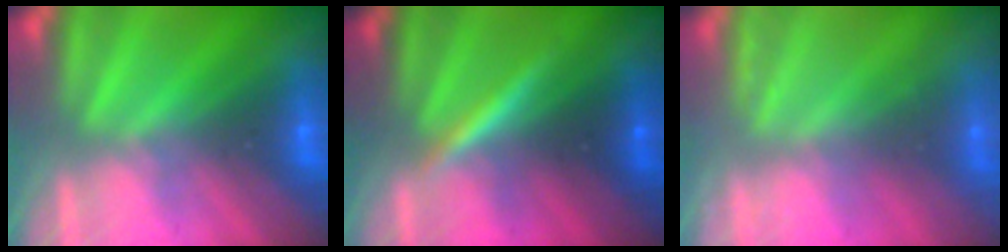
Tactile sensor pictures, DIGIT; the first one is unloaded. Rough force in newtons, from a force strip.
{"total": 3.7}
{"total": 2.2}